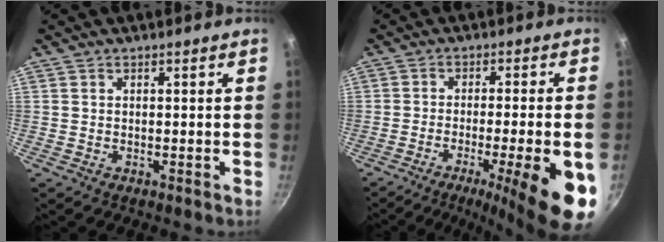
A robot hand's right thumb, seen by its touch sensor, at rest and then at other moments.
{"total": 16.0, "force": [-6.6, 2.7, 14.3], "torque": [-0.190, 0.009, -0.094]}